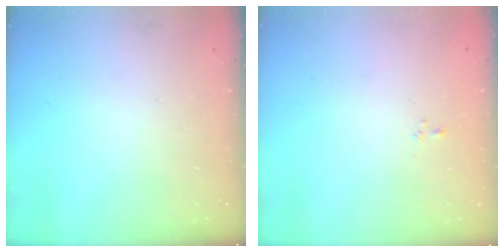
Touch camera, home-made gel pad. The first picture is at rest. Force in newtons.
{"total": 2.2, "press": 2.0, "slide": 0.9}